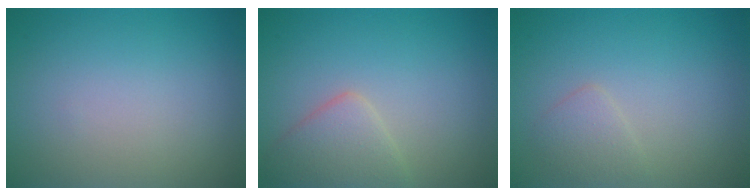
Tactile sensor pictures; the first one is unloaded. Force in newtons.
{"total": 3.1, "press": 3.1, "slide": 0.1}
{"total": 1.5, "press": 1.5, "slide": 0.1}